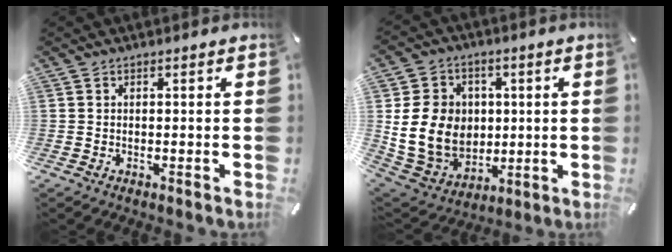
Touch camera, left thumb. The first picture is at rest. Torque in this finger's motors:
{"motor_torque": [0.78, 0.74, 0.48, -0.17, 0.32]}